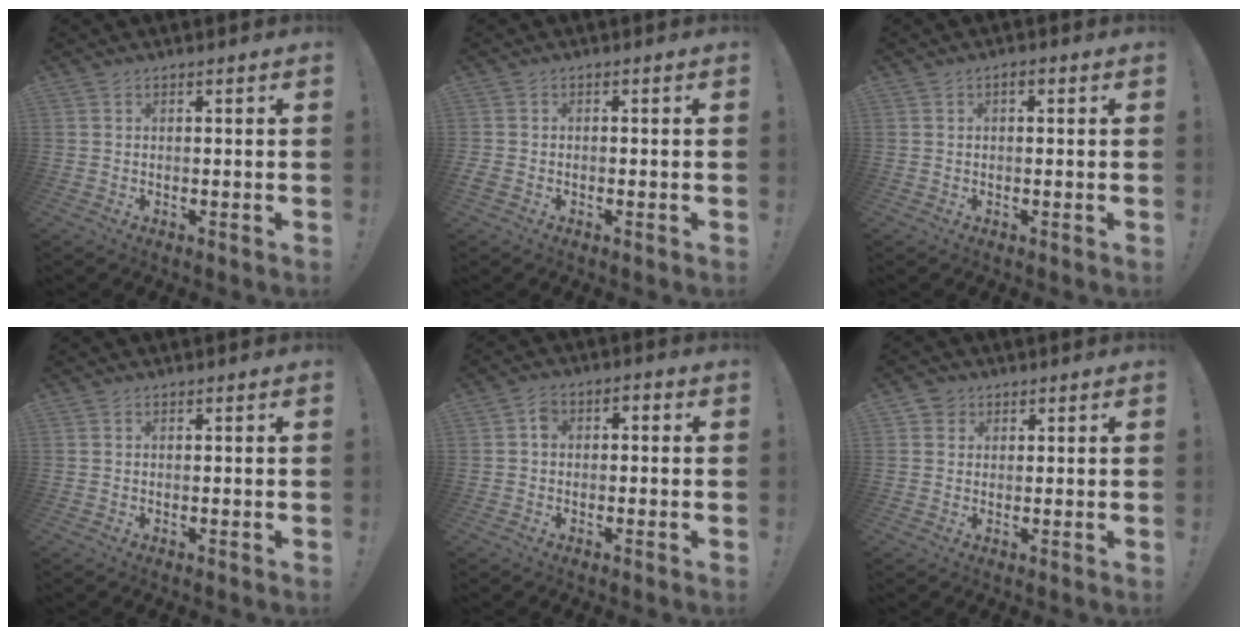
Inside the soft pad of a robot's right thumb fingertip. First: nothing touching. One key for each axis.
{"total": 1.5, "fx": -0.9, "fy": 1.1, "fz": 0.7, "tx": -0.016, "ty": 0.001, "tz": -0.017}
{"total": 1.0, "fx": -0.1, "fy": 0.6, "fz": 0.8, "tx": -0.016, "ty": 0.006, "tz": -0.004}
{"total": 0.0}
{"total": 3.8, "fx": -1.5, "fy": 2.7, "fz": 2.2, "tx": -0.032, "ty": 0.017, "tz": -0.028}
{"total": 2.8, "fx": 1.5, "fy": 2.3, "fz": 0.4, "tx": -0.006, "ty": -0.001, "tz": 0.026}